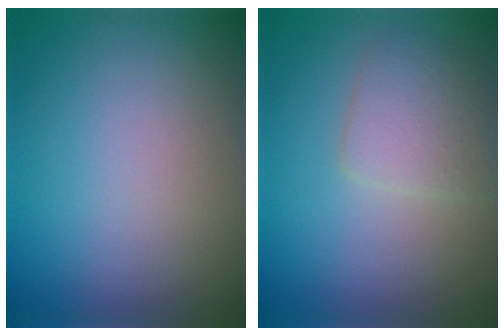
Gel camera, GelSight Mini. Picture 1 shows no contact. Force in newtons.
{"total": 3.0, "press": 3.0, "slide": 0.1}